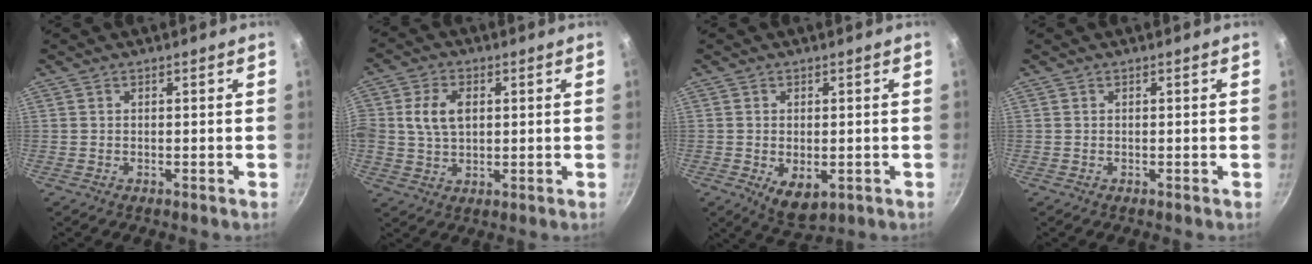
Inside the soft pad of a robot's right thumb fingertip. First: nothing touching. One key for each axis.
{"total": 7.5, "fx": 1.4, "fy": 5.0, "fz": 5.4, "tx": -0.095, "ty": 0.005, "tz": 0.024}
{"total": 6.0, "fx": -1.2, "fy": 3.6, "fz": 4.6, "tx": -0.066, "ty": -0.014, "tz": -0.008}
{"total": 0.0}